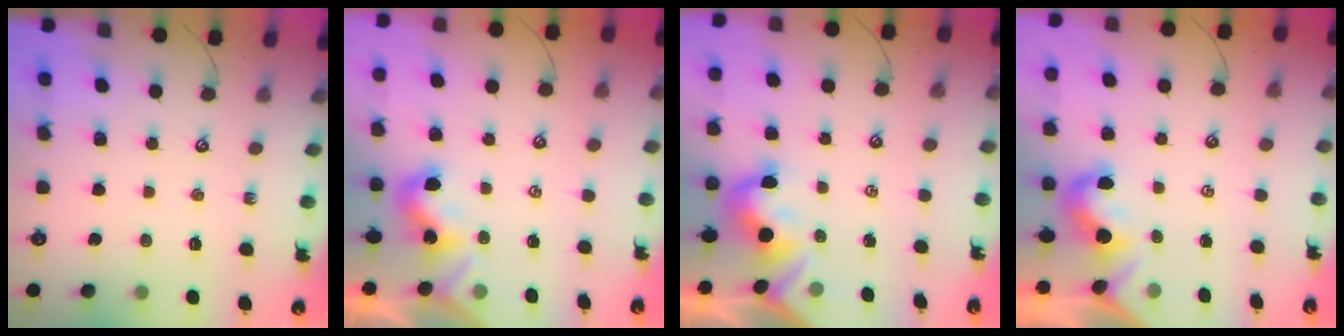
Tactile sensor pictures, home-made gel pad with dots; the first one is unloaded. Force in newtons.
{"total": 1.8, "press": 1.8, "slide": 0.5}
{"total": 5.5, "press": 5.3, "slide": 1.2}
{"total": 2.1, "press": 2.0, "slide": 0.6}